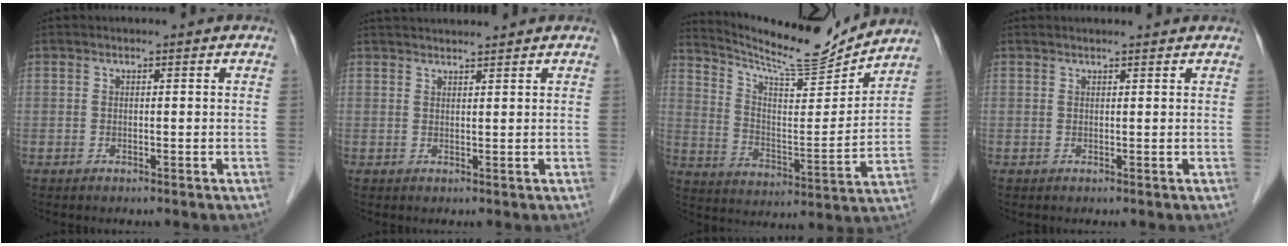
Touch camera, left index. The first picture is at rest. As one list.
[{"total": 5.4, "force": [5.1, 0.0, 1.6], "torque": [-0.021, 0.030, 0.078]}, {"total": 15.4, "force": [14.8, 0.4, 4.1], "torque": [-0.084, -0.023, 0.239]}, {"total": 3.1, "force": [3.0, 0.2, 0.7], "torque": [-0.011, 0.018, 0.037]}]